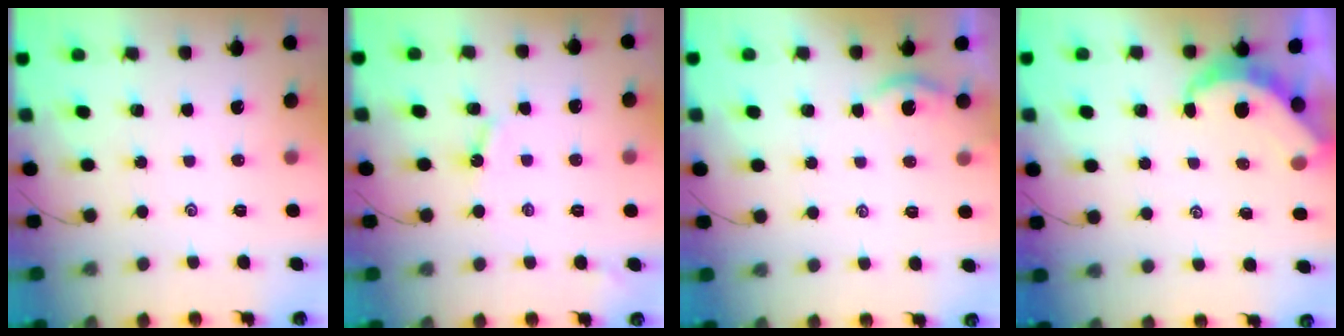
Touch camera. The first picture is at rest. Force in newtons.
{"total": 3.4, "press": 3.4, "slide": 0.4}
{"total": 2.2, "press": 2.2, "slide": 0.3}
{"total": 5.5, "press": 5.5, "slide": 0.3}